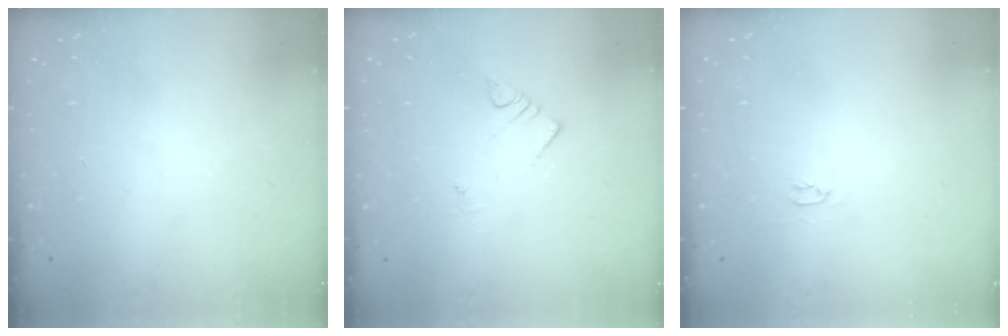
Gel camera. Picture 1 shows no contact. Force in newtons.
{"total": 3.4, "press": 3.4, "slide": 0.1}
{"total": 2.0, "press": 2.0, "slide": 0.3}